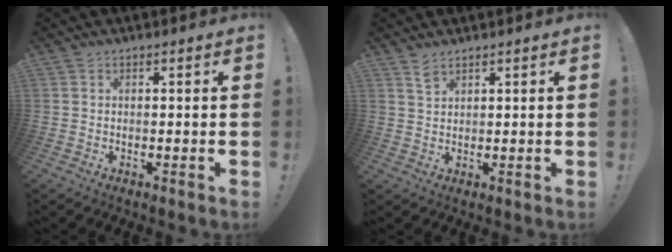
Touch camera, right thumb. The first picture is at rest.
{"total": 2.6, "force": [2.0, 1.0, 1.3], "torque": [-0.014, -0.012, 0.035]}